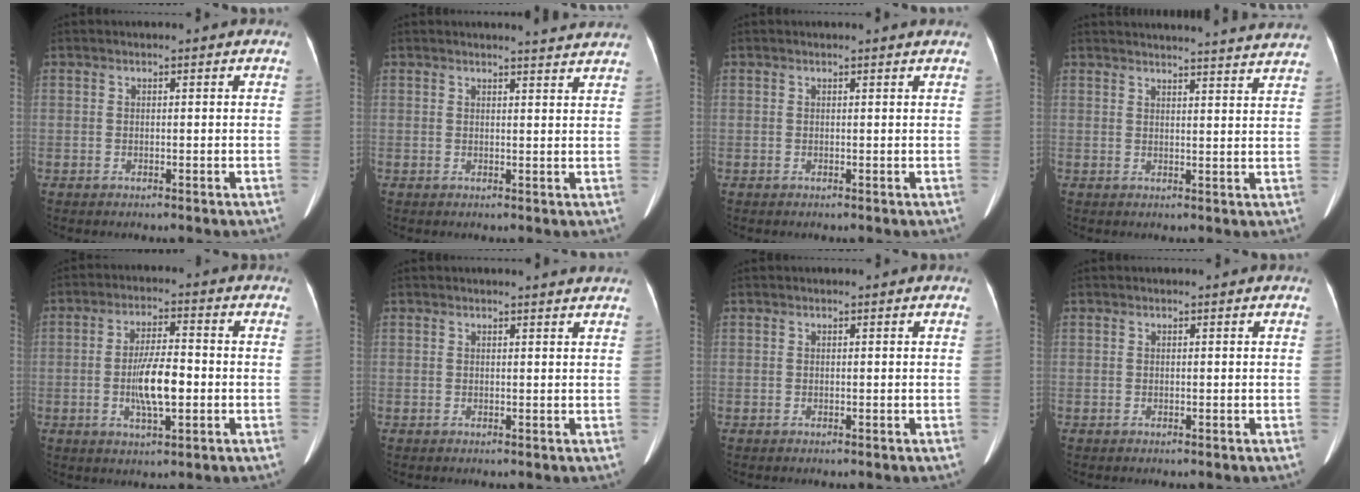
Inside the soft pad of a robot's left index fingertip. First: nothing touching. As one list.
[{"total": 4.5, "force": [4.3, -0.2, 0.9], "torque": [-0.018, -0.005, 0.038]}, {"total": 1.2, "force": [1.2, -0.2, 0.2], "torque": [-0.013, -0.003, 0.011]}, {"total": 19.9, "force": [19.3, 0.3, 4.9], "torque": [-0.061, -0.024, 0.223]}, {"total": 7.7, "force": [-1.4, 1.9, 7.3], "torque": [-0.141, 0.002, -0.026]}, {"total": 2.1, "force": [2.1, -0.3, 0.4], "torque": [-0.011, -0.004, 0.018]}, {"total": 0.0}, {"total": 0.0}]